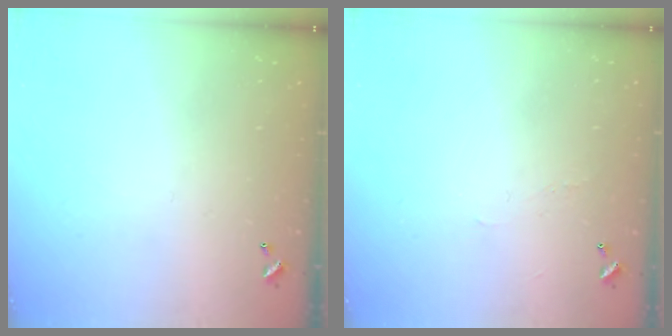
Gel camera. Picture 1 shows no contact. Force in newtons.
{"total": 0.9, "press": 0.7, "slide": 0.6}